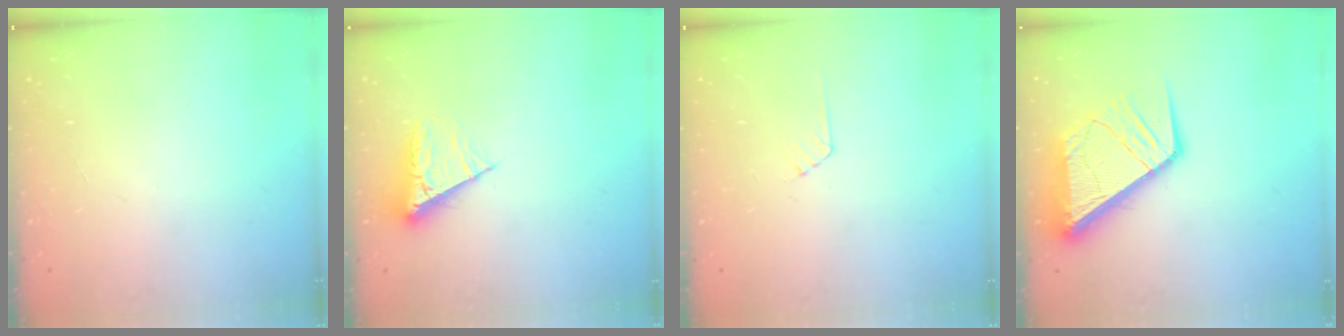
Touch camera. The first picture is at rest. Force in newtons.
{"total": 8.6, "press": 8.5, "slide": 0.4}
{"total": 4.8, "press": 4.8, "slide": 0.5}
{"total": 16.5, "press": 16.4, "slide": 2.0}